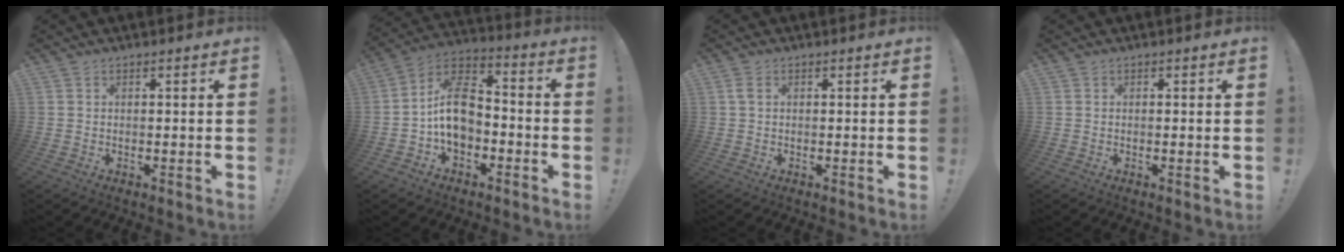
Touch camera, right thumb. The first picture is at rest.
{"total": 13.0, "force": [-1.9, 9.4, 8.7], "torque": [-0.148, 0.025, -0.029]}
{"total": 1.2, "force": [0.3, 0.5, 1.1], "torque": [-0.018, 0.000, 0.004]}
{"total": 0.0}